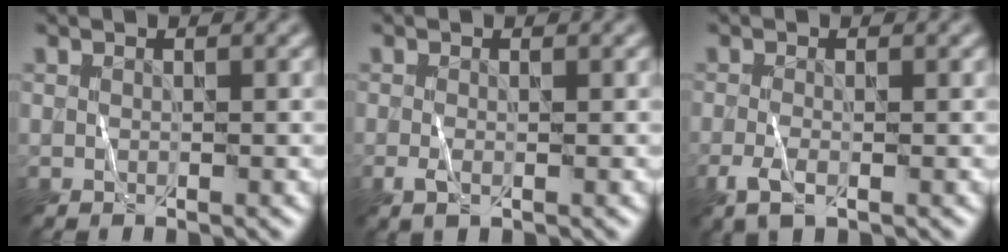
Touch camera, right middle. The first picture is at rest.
{"total": 1.2, "force": [-0.4, 0.5, 1.1], "torque": [-0.026, -0.004, -0.010]}
{"total": 2.2, "force": [-0.9, 0.8, 1.9], "torque": [-0.045, -0.007, -0.022]}